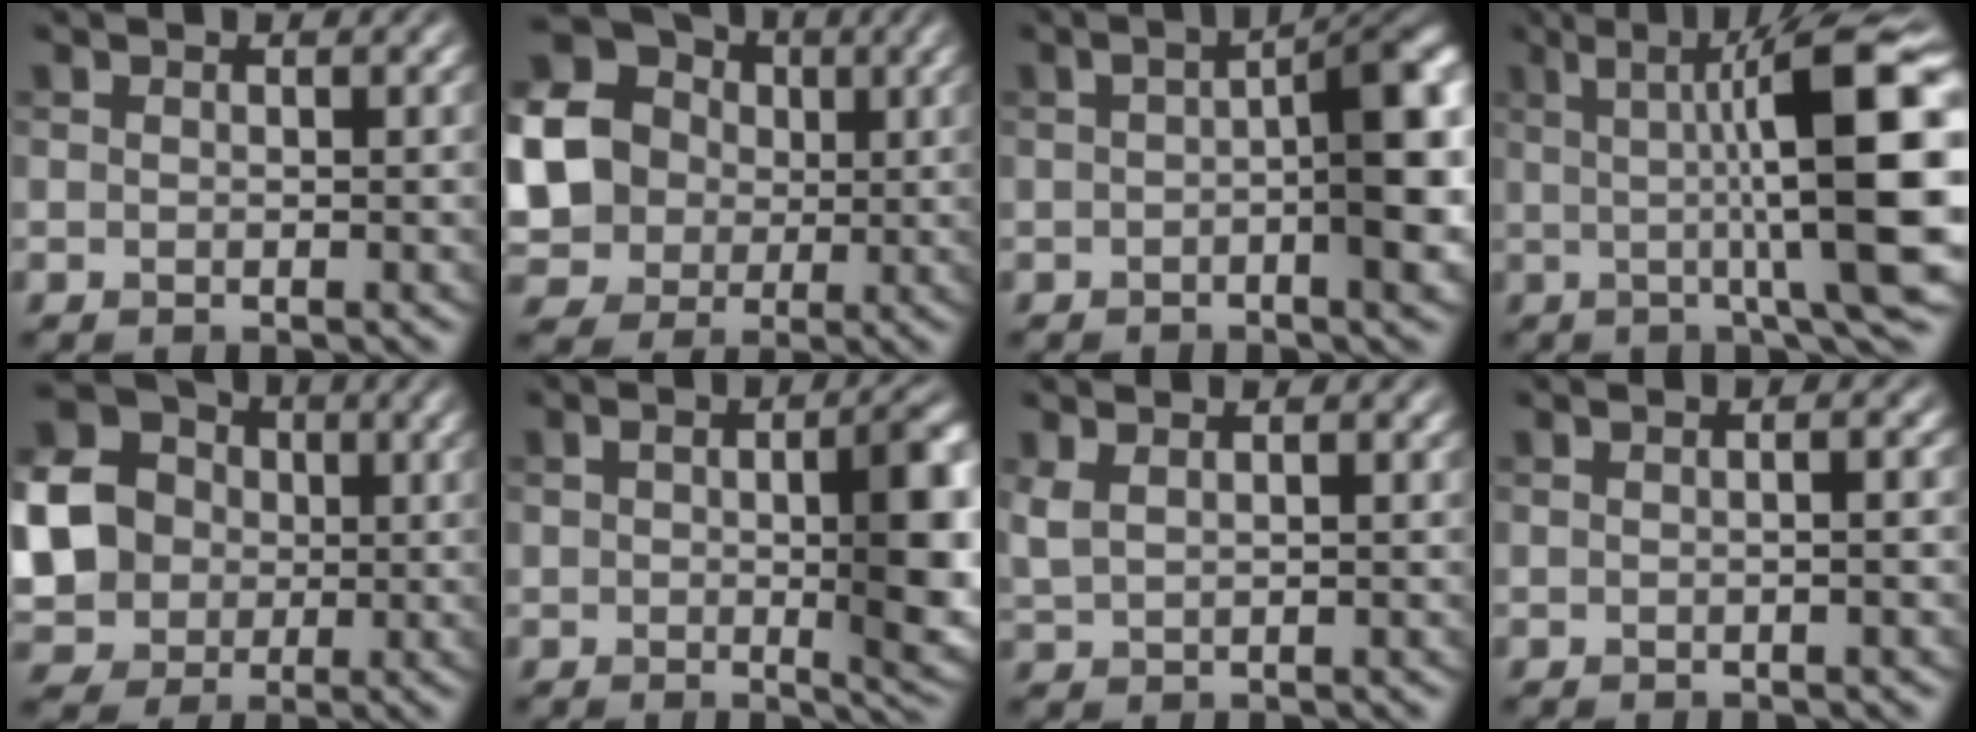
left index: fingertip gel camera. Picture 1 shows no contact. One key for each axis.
{"total": 21.1, "fx": 2.4, "fy": 19.7, "fz": 7.2, "tx": -0.213, "ty": -0.005, "tz": 0.011}
{"total": 7.5, "fx": -0.5, "fy": 1.9, "fz": 7.2, "tx": -0.093, "ty": 0.004, "tz": -0.009}
{"total": 13.8, "fx": 1.4, "fy": 2.8, "fz": 13.5, "tx": -0.161, "ty": 0.012, "tz": 0.022}
{"total": 12.6, "fx": -0.4, "fy": 11.6, "fz": 4.8, "tx": -0.165, "ty": 0.000, "tz": -0.032}
{"total": 8.3, "fx": 0.3, "fy": 2.7, "fz": 7.9, "tx": -0.107, "ty": -0.004, "tz": 0.007}
{"total": 1.7, "fx": 1.0, "fy": 0.7, "fz": 1.2, "tx": -0.028, "ty": 0.003, "tz": 0.024}
{"total": 2.2, "fx": 0.0, "fy": 0.9, "fz": 2.0, "tx": -0.009, "ty": 0.004, "tz": -0.009}